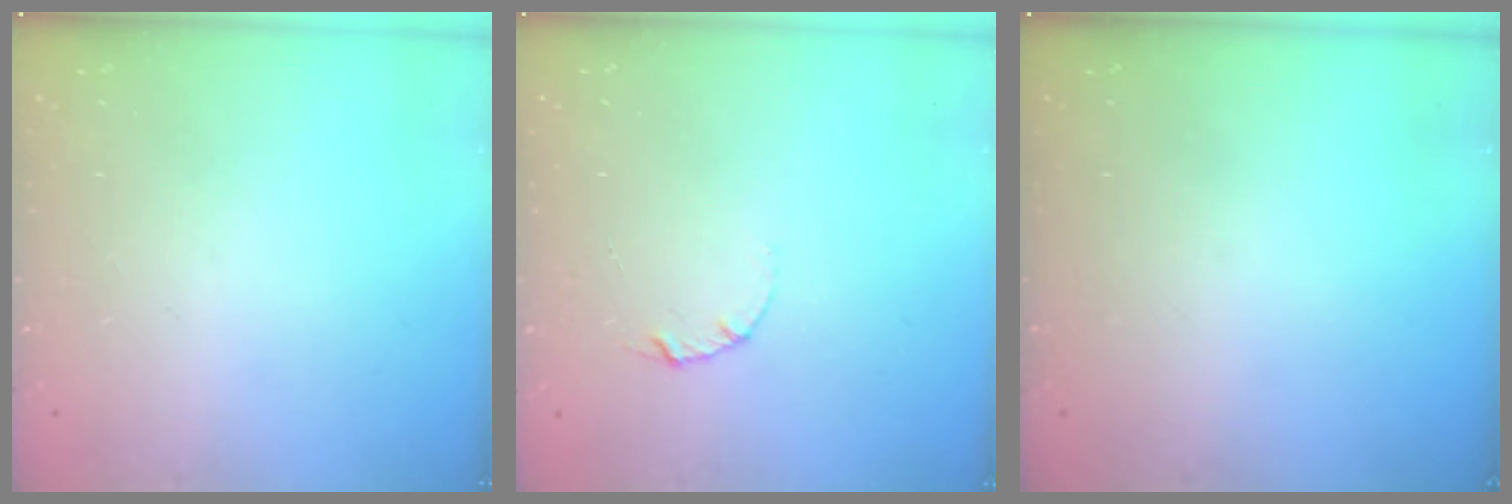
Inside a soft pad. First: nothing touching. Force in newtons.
{"total": 2.1, "press": 2.1, "slide": 0.1}
{"total": 0.0}